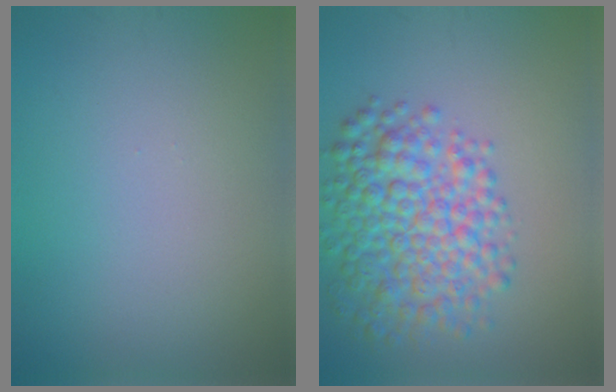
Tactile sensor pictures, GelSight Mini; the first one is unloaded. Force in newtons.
{"total": 7.1, "press": 7.1, "slide": 0.1}